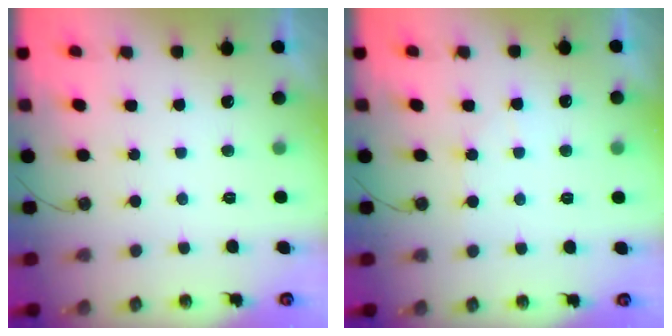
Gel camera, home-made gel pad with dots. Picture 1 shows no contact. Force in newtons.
{"total": 3.3, "press": 3.2, "slide": 0.4}